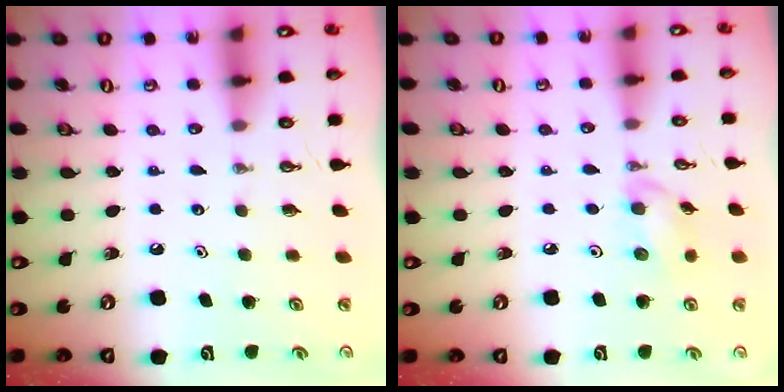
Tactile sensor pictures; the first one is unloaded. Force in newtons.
{"total": 7.3, "press": 7.1, "slide": 1.2}